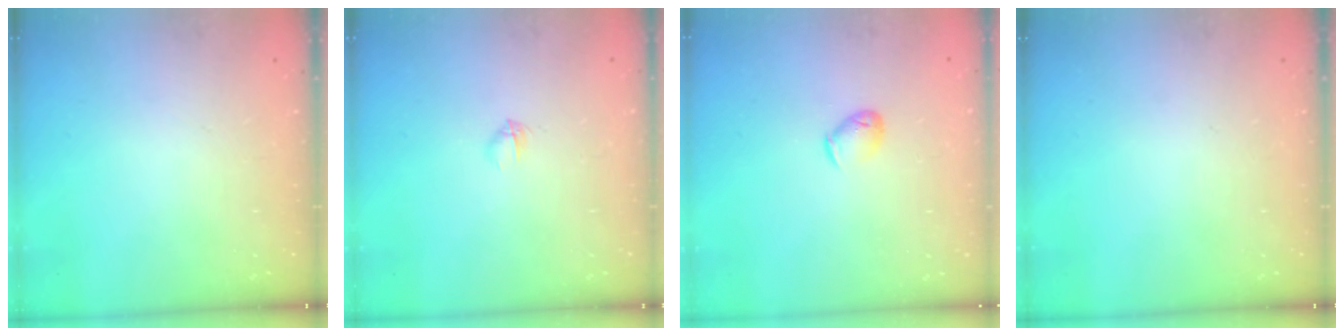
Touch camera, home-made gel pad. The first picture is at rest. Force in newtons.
{"total": 2.3, "press": 2.2, "slide": 0.8}
{"total": 5.1, "press": 5.0, "slide": 1.1}
{"total": 0.0}